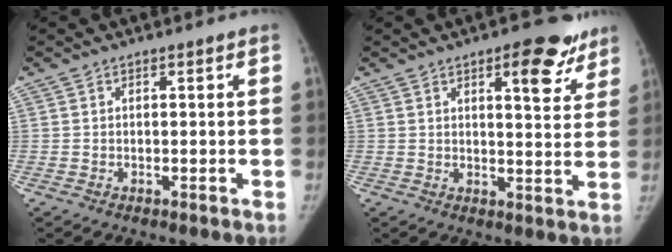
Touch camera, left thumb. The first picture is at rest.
{"total": 9.8, "force": [5.8, 3.6, 7.0], "torque": [-0.060, -0.029, 0.073]}